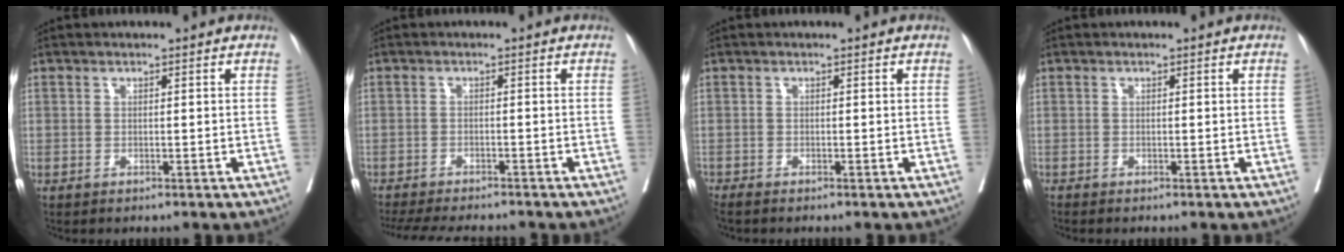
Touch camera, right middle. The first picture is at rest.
{"total": 9.8, "force": [-9.0, 1.6, 3.6], "torque": [-0.056, -0.011, -0.126]}
{"total": 1.0, "force": [-0.9, 0.2, 0.4], "torque": [-0.014, -0.005, -0.018]}
{"total": 0.0}